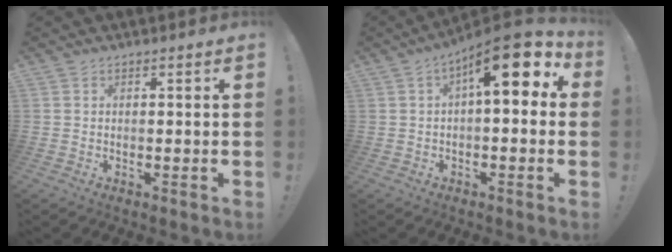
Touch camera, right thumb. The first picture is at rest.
{"total": 15.6, "force": [5.4, 5.4, 13.6], "torque": [-0.193, -0.031, 0.083]}